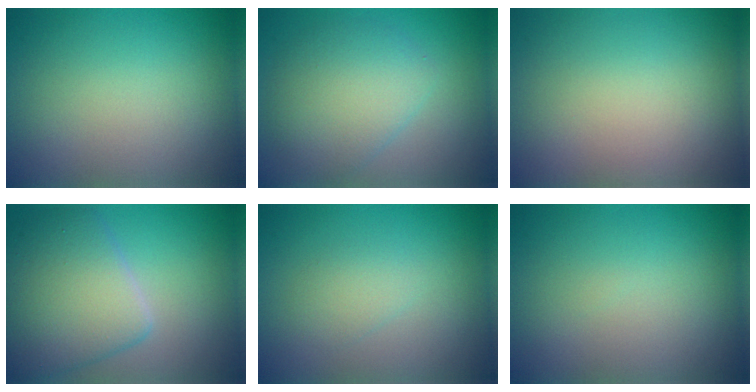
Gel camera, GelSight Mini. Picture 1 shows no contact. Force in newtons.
{"total": 5.0, "press": 5.0, "slide": 0.1}
{"total": 0.0}
{"total": 6.9, "press": 6.9, "slide": 0.2}
{"total": 1.4, "press": 1.4, "slide": 0.0}
{"total": 0.0}